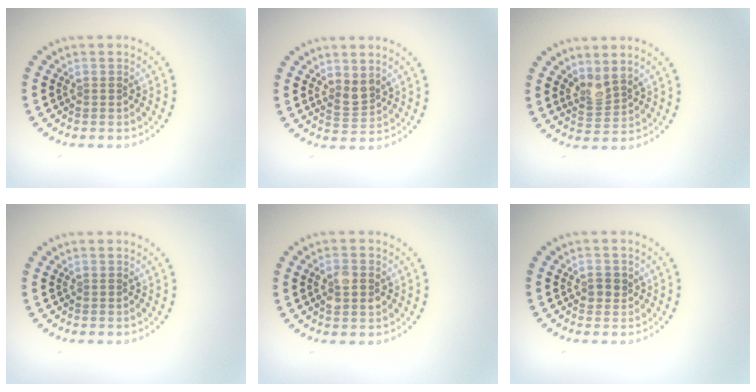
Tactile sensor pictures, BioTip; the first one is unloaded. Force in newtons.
{"total": 1.8, "press": 1.5, "slide": 1.0}
{"total": 2.1, "press": 1.6, "slide": 1.3}
{"total": 0.0}
{"total": 2.6, "press": 2.6, "slide": 0.2}
{"total": 1.4, "press": 1.3, "slide": 0.5}